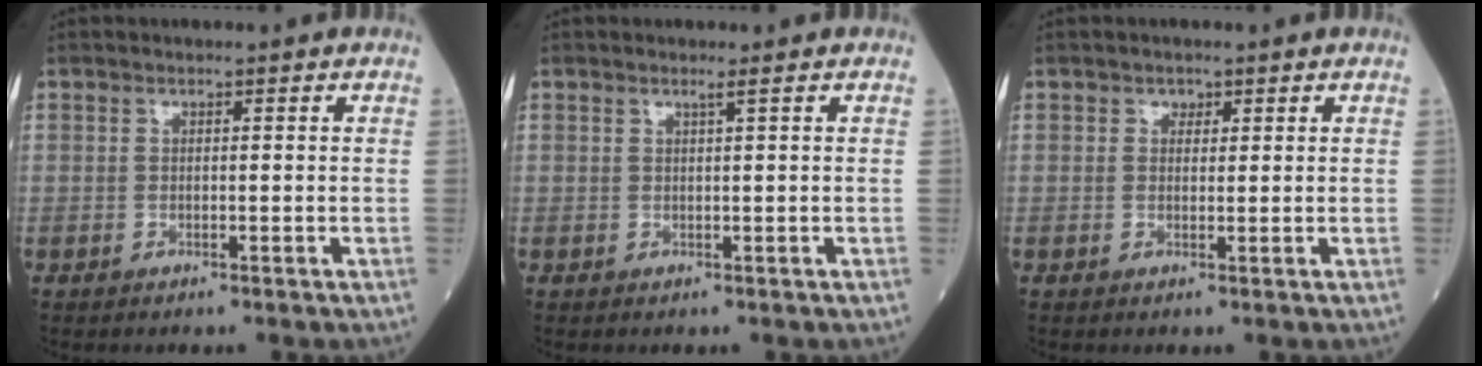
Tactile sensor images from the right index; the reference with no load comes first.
{"total": 0.7, "force": [0.4, -0.3, 0.5], "torque": [-0.017, -0.006, 0.011]}
{"total": 1.2, "force": [0.6, 0.9, 0.4], "torque": [0.000, -0.002, 0.007]}